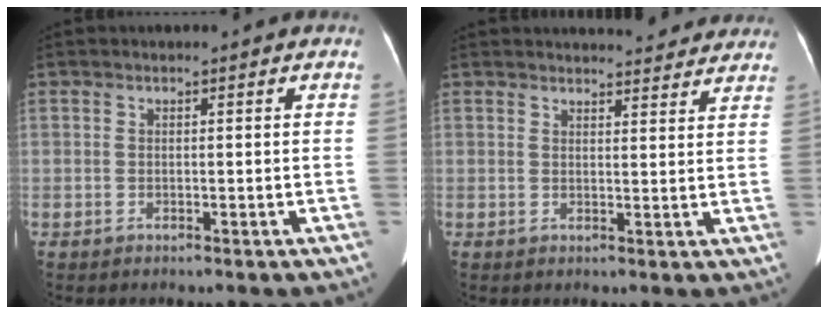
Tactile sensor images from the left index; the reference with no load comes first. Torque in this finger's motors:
{"motor_torque": [0.53, -0.62, 0.02, 0.05]}